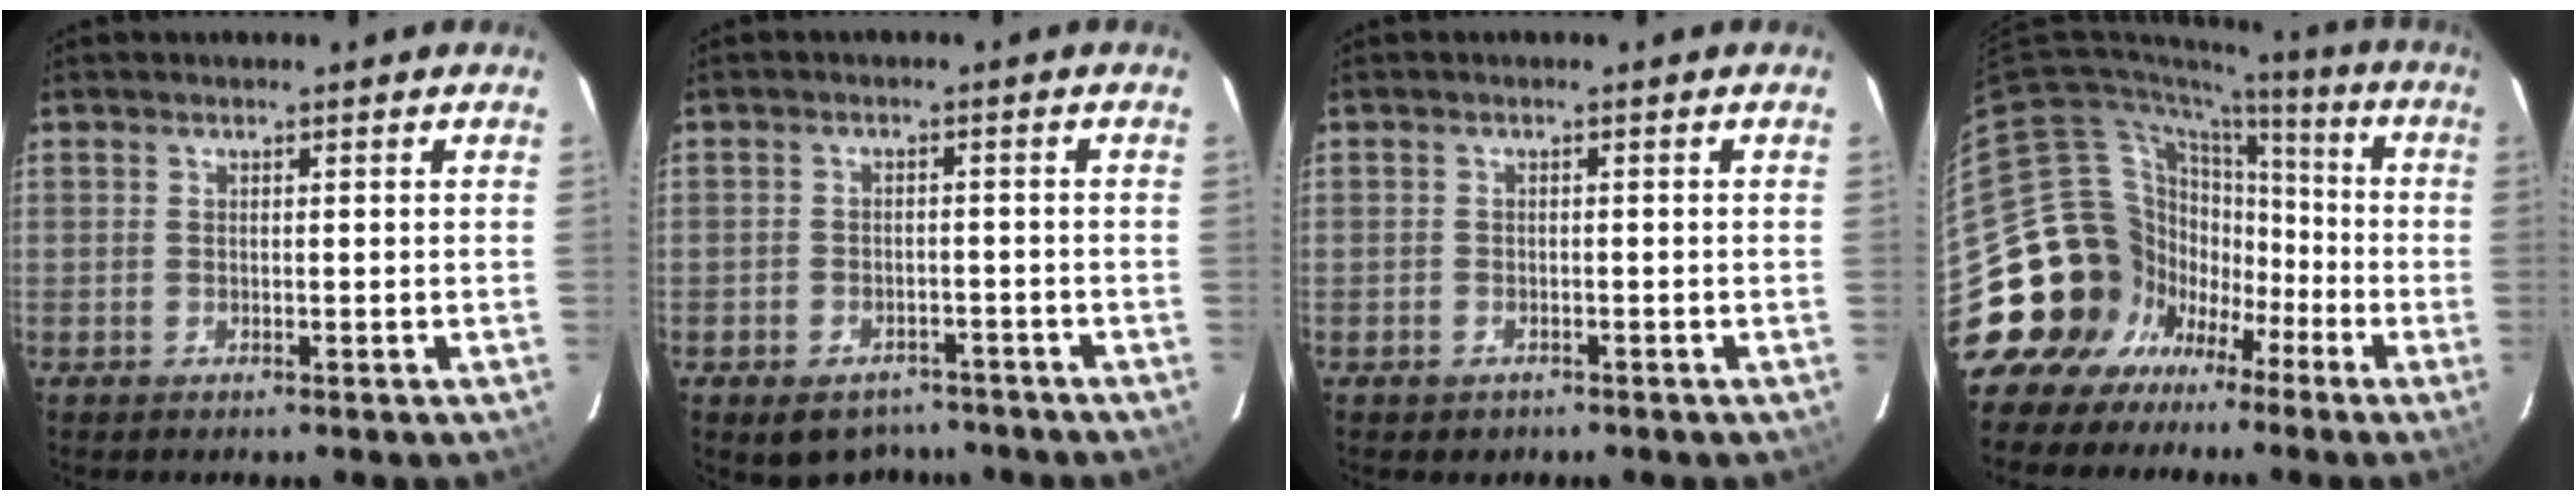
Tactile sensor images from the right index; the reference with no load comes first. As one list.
[{"total": 8.3, "force": [-6.1, 5.1, 2.6], "torque": [-0.064, 0.011, -0.074]}, {"total": 1.8, "force": [-1.0, 1.4, 0.4], "torque": [-0.010, 0.003, -0.010]}, {"total": 17.4, "force": [-7.7, 15.1, 4.0], "torque": [-0.100, 0.042, -0.118]}]